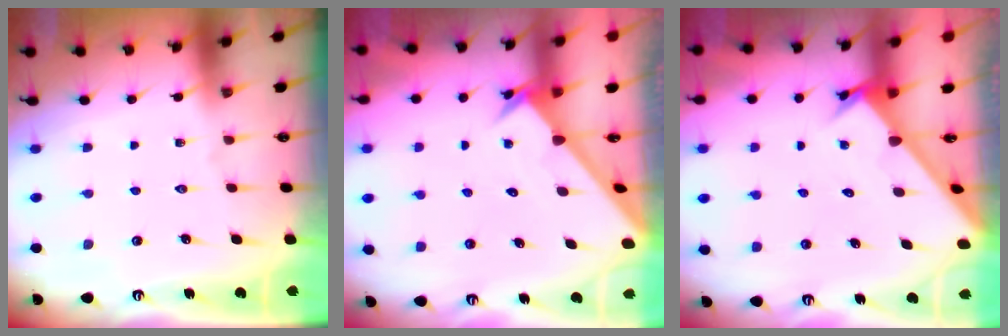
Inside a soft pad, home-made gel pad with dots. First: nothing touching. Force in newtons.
{"total": 2.5, "press": 2.5, "slide": 0.2}
{"total": 2.4, "press": 2.4, "slide": 0.1}